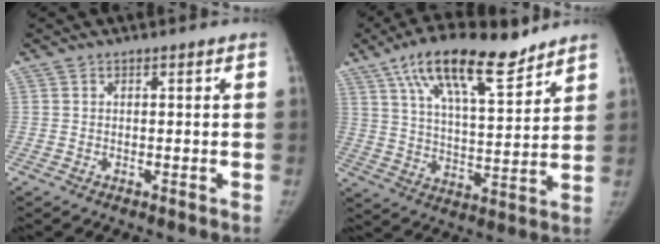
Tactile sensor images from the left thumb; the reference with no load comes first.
{"total": 18.3, "force": [12.2, 6.1, 12.1], "torque": [-0.184, -0.044, 0.211]}